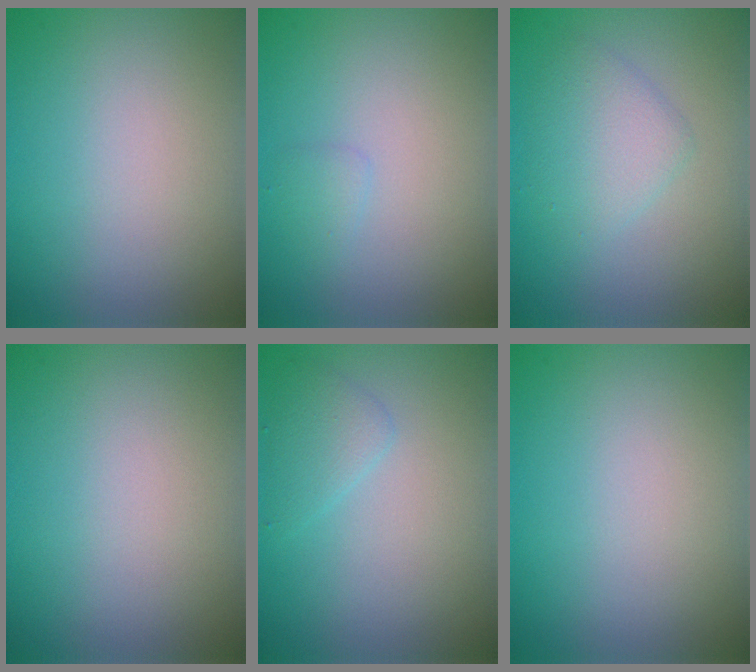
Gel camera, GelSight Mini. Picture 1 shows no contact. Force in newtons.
{"total": 0.8, "press": 0.7, "slide": 0.1}
{"total": 2.9, "press": 2.9, "slide": 0.0}
{"total": 0.0}
{"total": 1.7, "press": 1.7, "slide": 0.0}
{"total": 0.0}